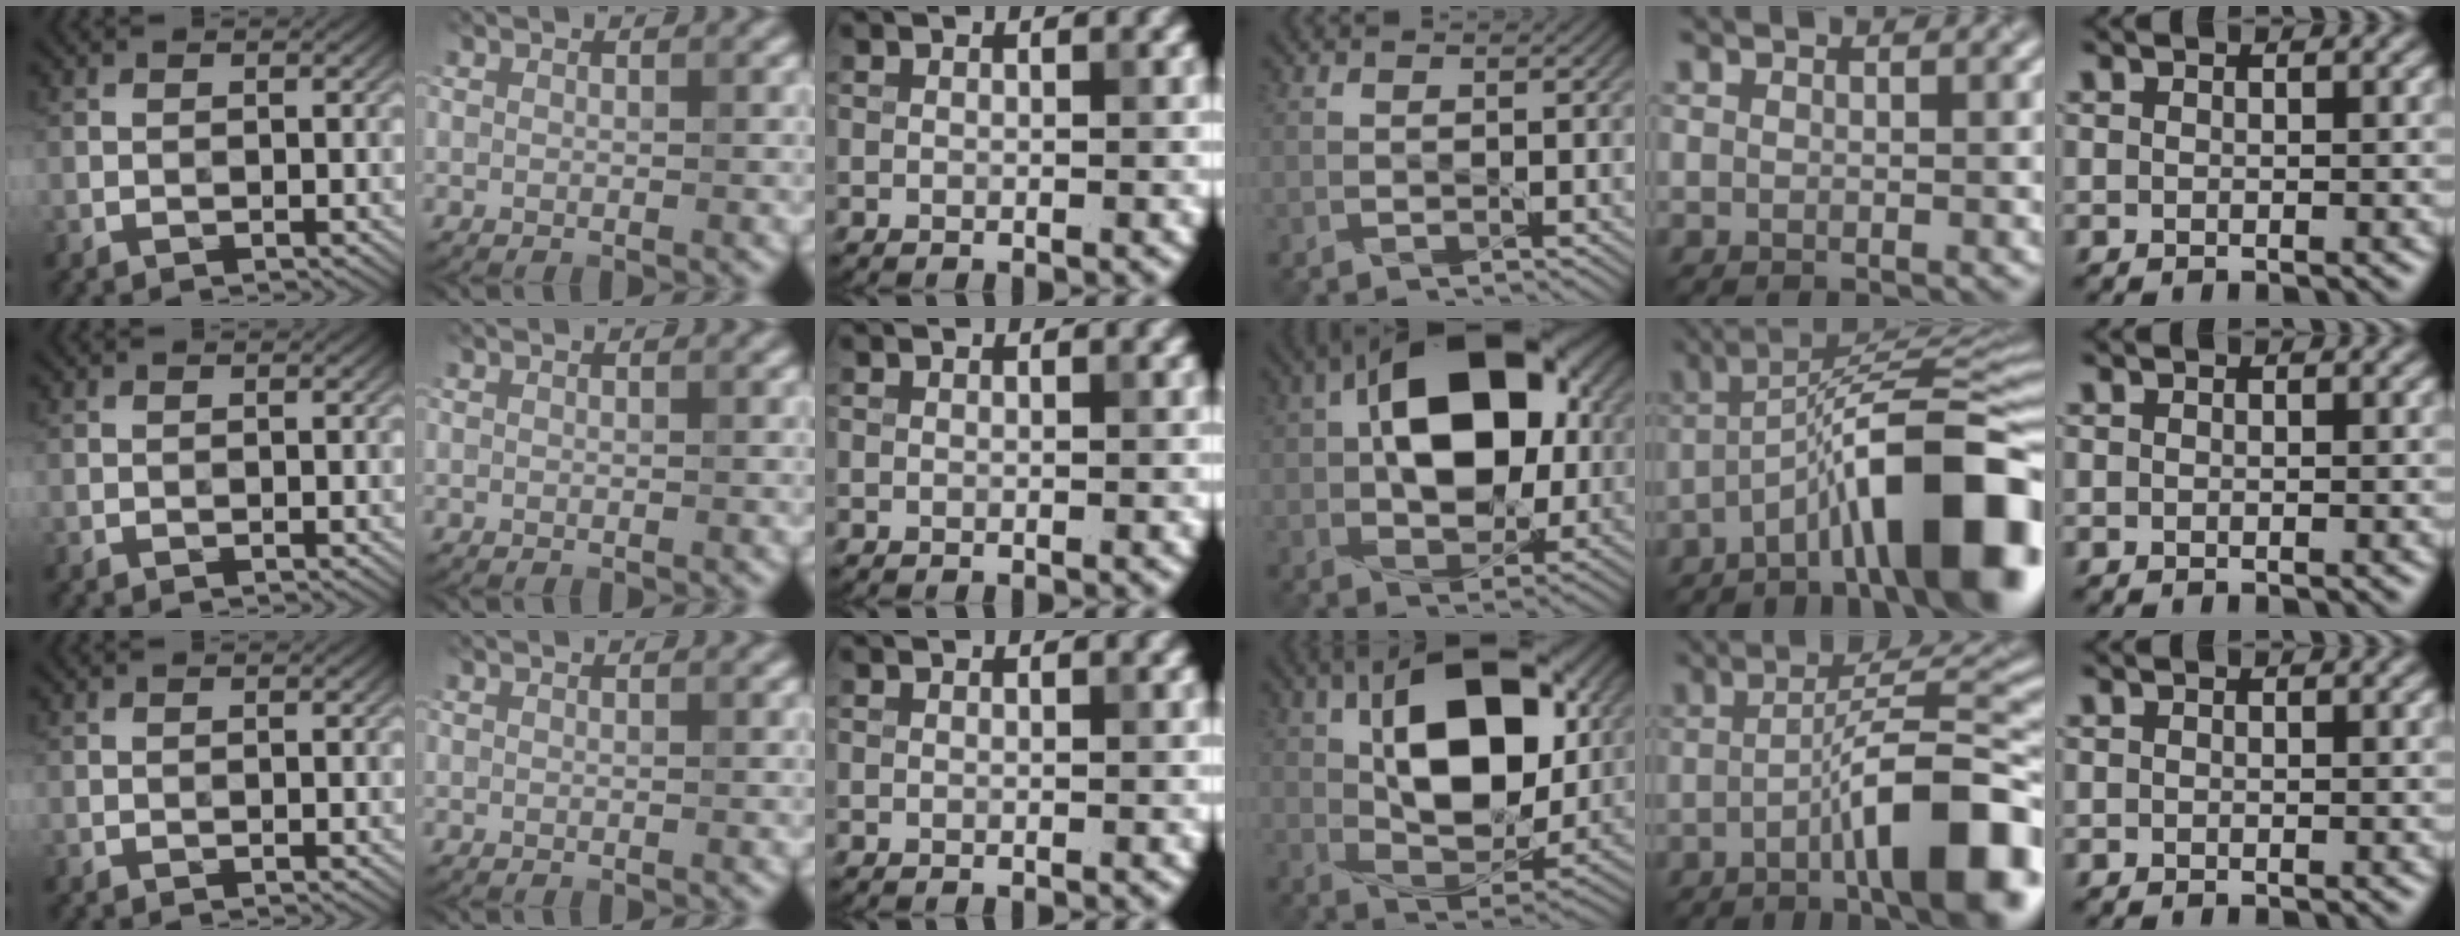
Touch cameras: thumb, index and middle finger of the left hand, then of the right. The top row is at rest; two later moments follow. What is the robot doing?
{"motion": "pour", "object": "plastic test tube"}